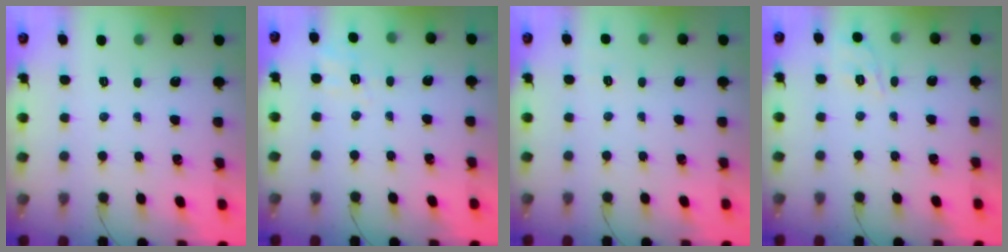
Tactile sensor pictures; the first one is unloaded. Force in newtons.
{"total": 2.4, "press": 1.0, "slide": 2.2}
{"total": 6.1, "press": 5.8, "slide": 1.8}
{"total": 7.7, "press": 7.5, "slide": 1.6}